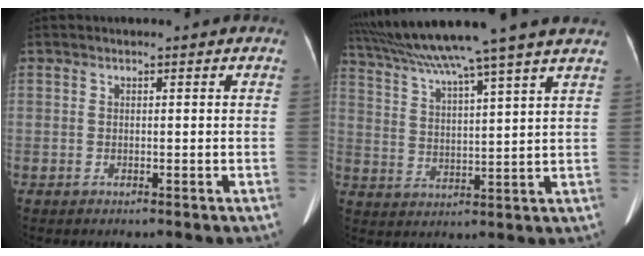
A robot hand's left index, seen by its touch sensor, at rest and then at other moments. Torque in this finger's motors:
{"motor_torque": [-0.12, -2.01, -0.27, -0.14]}